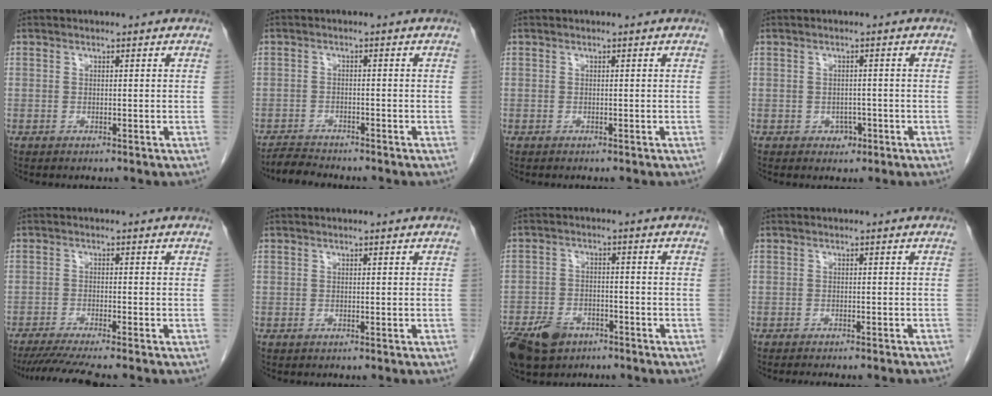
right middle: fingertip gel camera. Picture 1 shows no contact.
{"total": 2.8, "force": [-2.8, 0.1, 0.2], "torque": [-0.007, -0.013, -0.050]}
{"total": 0.6, "force": [-0.5, 0.1, 0.3], "torque": [-0.004, -0.001, -0.007]}
{"total": 1.8, "force": [-0.8, 1.4, 0.8], "torque": [-0.008, 0.006, -0.006]}
{"total": 7.4, "force": [-6.3, -1.1, 3.8], "torque": [-0.056, -0.022, -0.103]}
{"total": 0.0}
{"total": 10.0, "force": [-6.5, 5.9, 4.8], "torque": [-0.105, -0.003, -0.110]}
{"total": 7.8, "force": [-7.0, 0.8, 3.4], "torque": [-0.029, -0.013, -0.082]}